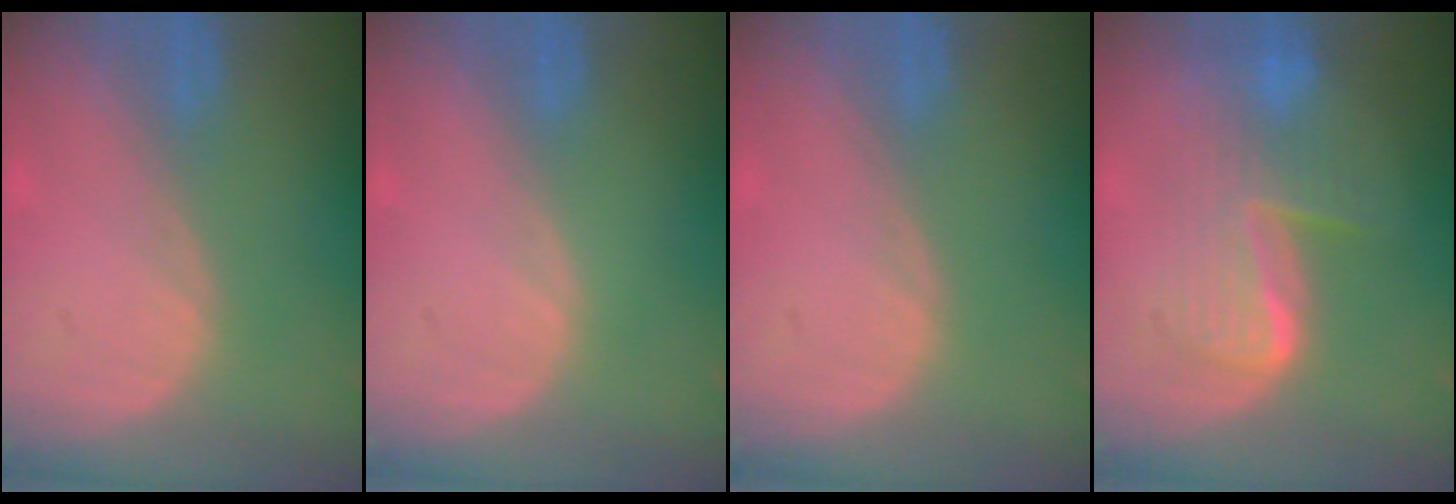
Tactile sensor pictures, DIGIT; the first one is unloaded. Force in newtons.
{"total": 0.0}
{"total": 0.0}
{"total": 7.3, "press": 7.3, "slide": 0.2}